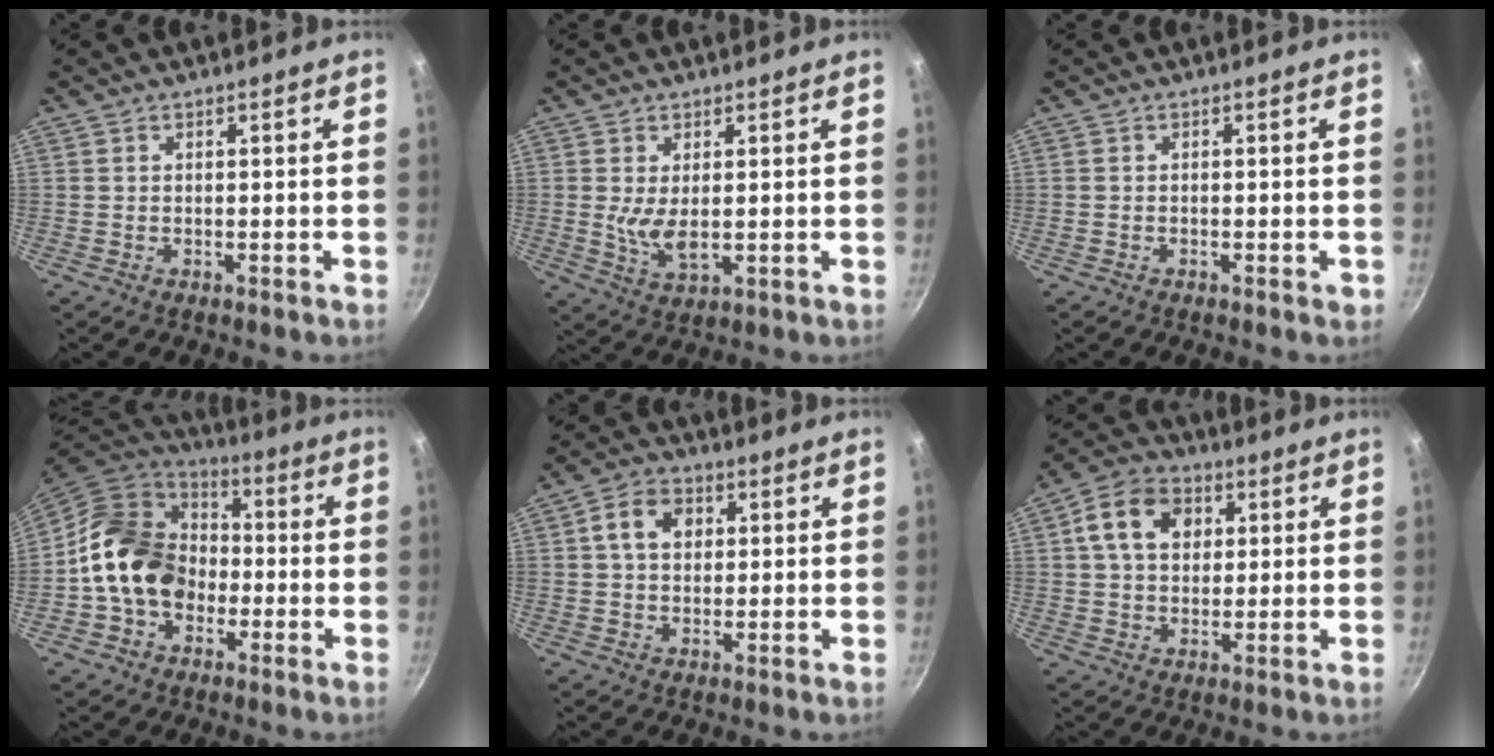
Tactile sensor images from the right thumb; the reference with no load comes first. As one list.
[{"total": 5.2, "force": [0.4, 2.3, 4.7], "torque": [-0.088, -0.019, 0.017]}, {"total": 0.8, "force": [-0.5, 0.3, 0.6], "torque": [-0.009, 0.003, -0.009]}, {"total": 16.7, "force": [-2.4, 13.5, 9.6], "torque": [-0.134, 0.047, -0.053]}, {"total": 7.1, "force": [1.7, 5.4, 4.3], "torque": [-0.055, 0.008, 0.019]}, {"total": 10.9, "force": [3.0, 8.1, 6.6], "torque": [-0.095, 0.010, 0.037]}]